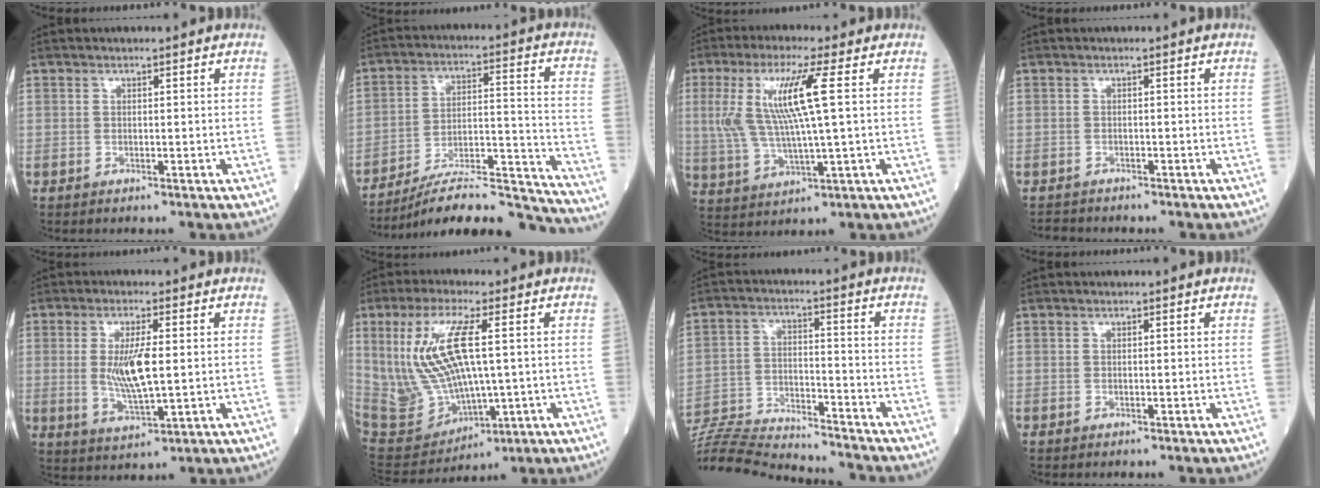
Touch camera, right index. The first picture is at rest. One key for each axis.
{"total": 19.4, "fx": -18.5, "fy": 0.4, "fz": 5.8, "tx": -0.080, "ty": 0.027, "tz": -0.285}
{"total": 11.1, "fx": 2.4, "fy": 0.0, "fz": 10.9, "tx": -0.245, "ty": 0.006, "tz": 0.048}
{"total": 2.0, "fx": -1.9, "fy": 0.5, "fz": -0.2, "tx": -0.001, "ty": -0.008, "tz": -0.034}
{"total": 7.5, "fx": 0.4, "fy": 0.9, "fz": 7.4, "tx": -0.156, "ty": -0.013, "tz": 0.011}
{"total": 16.1, "fx": 2.1, "fy": 5.4, "fz": 15.0, "tx": -0.325, "ty": 0.005, "tz": 0.065}
{"total": 18.5, "fx": -17.9, "fy": 0.8, "fz": 4.9, "tx": -0.107, "ty": -0.006, "tz": -0.287}
{"total": 0.0}